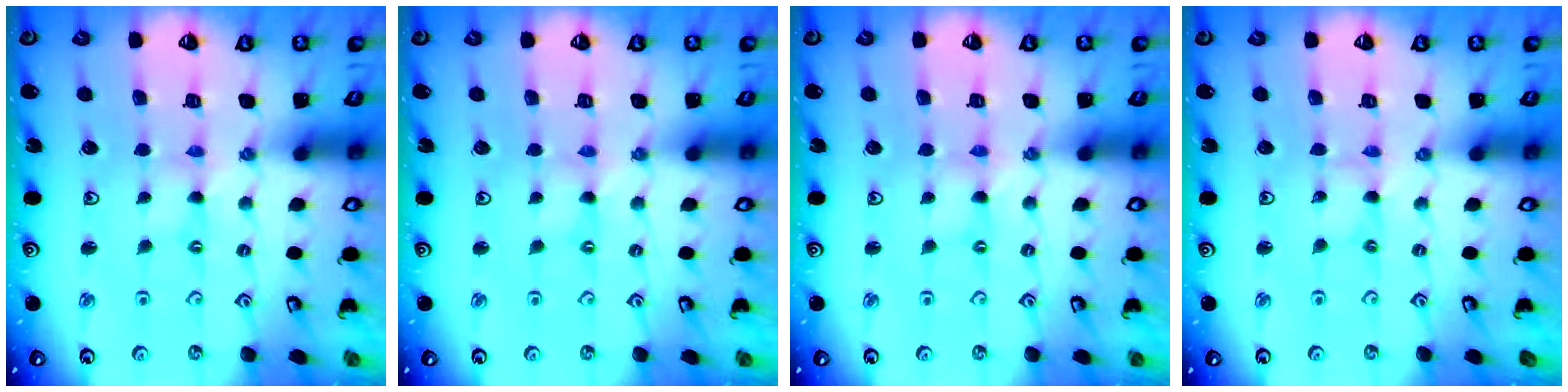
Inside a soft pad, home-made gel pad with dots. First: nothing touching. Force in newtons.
{"total": 1.0, "press": 1.0, "slide": 0.2}
{"total": 0.0}
{"total": 0.0}